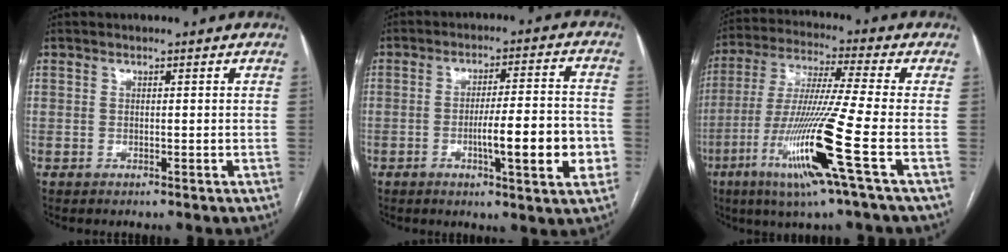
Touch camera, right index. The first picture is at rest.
{"total": 11.6, "force": [-3.1, 1.3, 11.1], "torque": [-0.164, 0.004, -0.044]}
{"total": 16.1, "force": [-5.9, -1.8, 14.9], "torque": [-0.303, -0.029, -0.116]}